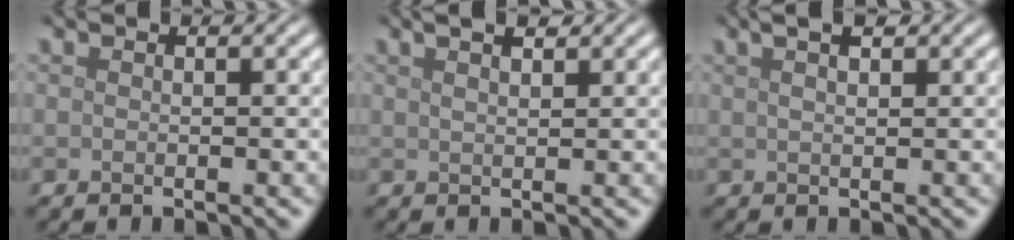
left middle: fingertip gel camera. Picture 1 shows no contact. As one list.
[{"total": 3.9, "force": [2.5, 1.6, 2.5], "torque": [-0.026, 0.026, 0.013]}, {"total": 3.7, "force": [2.2, 1.4, 2.6], "torque": [-0.026, 0.017, 0.012]}]